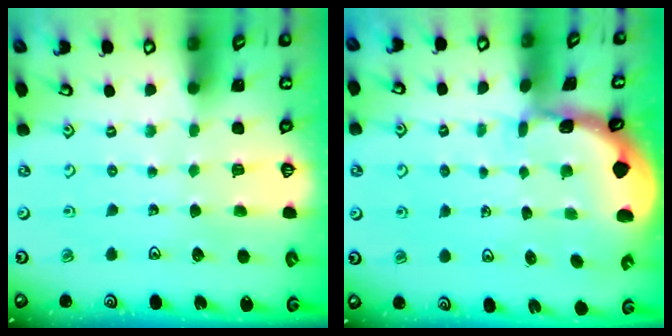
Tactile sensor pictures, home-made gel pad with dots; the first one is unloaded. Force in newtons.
{"total": 1.1, "press": 1.1, "slide": 0.2}